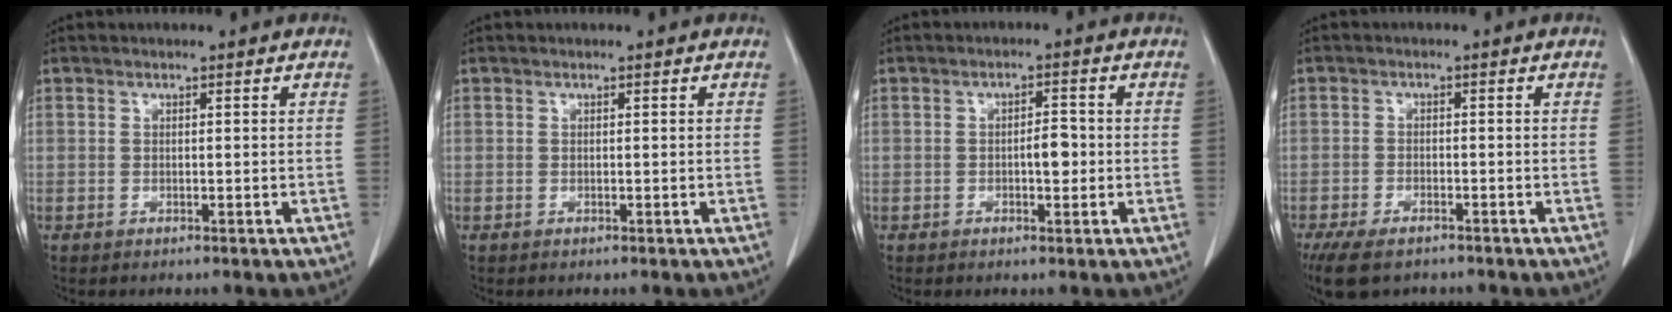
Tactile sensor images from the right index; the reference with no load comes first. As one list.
[{"total": 0.0}, {"total": 2.9, "force": [-0.5, 1.1, 2.6], "torque": [-0.039, 0.004, -0.006]}, {"total": 7.7, "force": [-5.8, 3.1, 4.0], "torque": [-0.069, -0.010, -0.092]}]